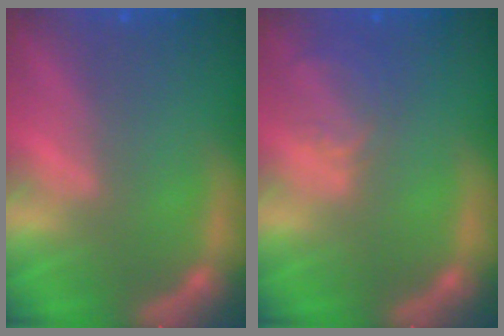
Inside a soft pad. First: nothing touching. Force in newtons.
{"total": 2.9}